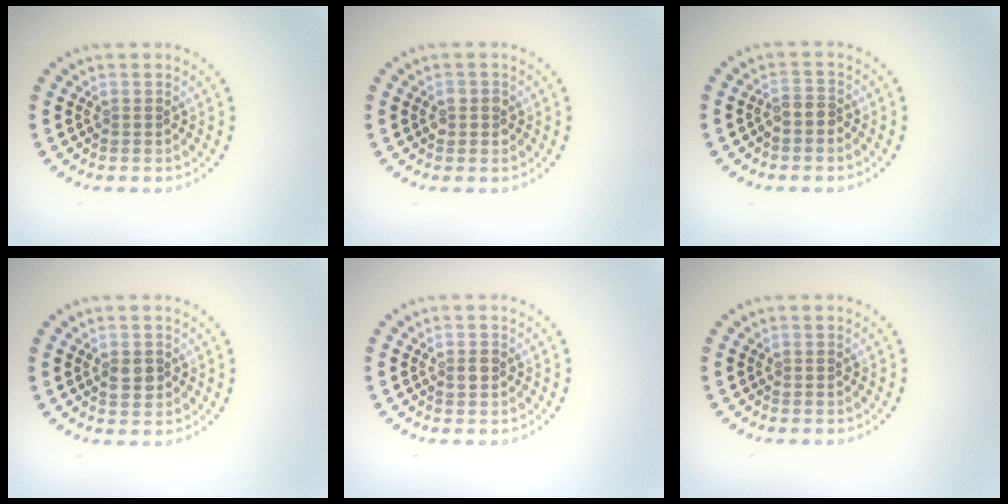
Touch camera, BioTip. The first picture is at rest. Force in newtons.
{"total": 1.4, "press": 1.4, "slide": 0.3}
{"total": 1.7, "press": 1.5, "slide": 0.9}
{"total": 1.8, "press": 1.8, "slide": 0.2}
{"total": 1.1, "press": 1.1, "slide": 0.2}
{"total": 0.0}